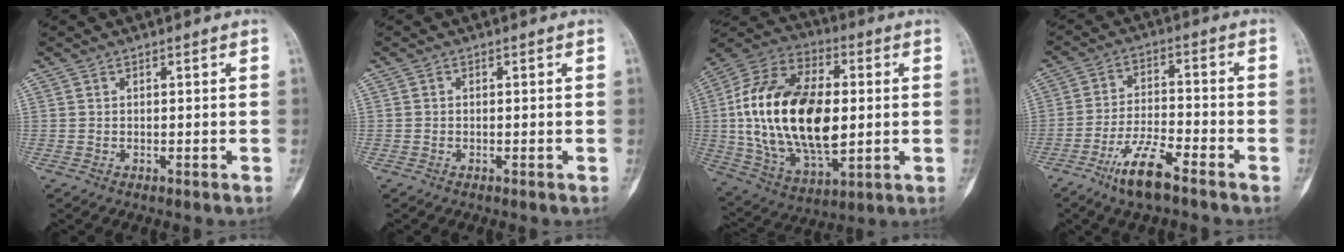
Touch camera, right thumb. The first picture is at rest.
{"total": 0.0}
{"total": 27.0, "force": [1.1, 14.9, 22.5], "torque": [-0.419, -0.001, 0.023]}
{"total": 9.1, "force": [-6.1, 2.1, 6.5], "torque": [-0.127, 0.027, -0.116]}